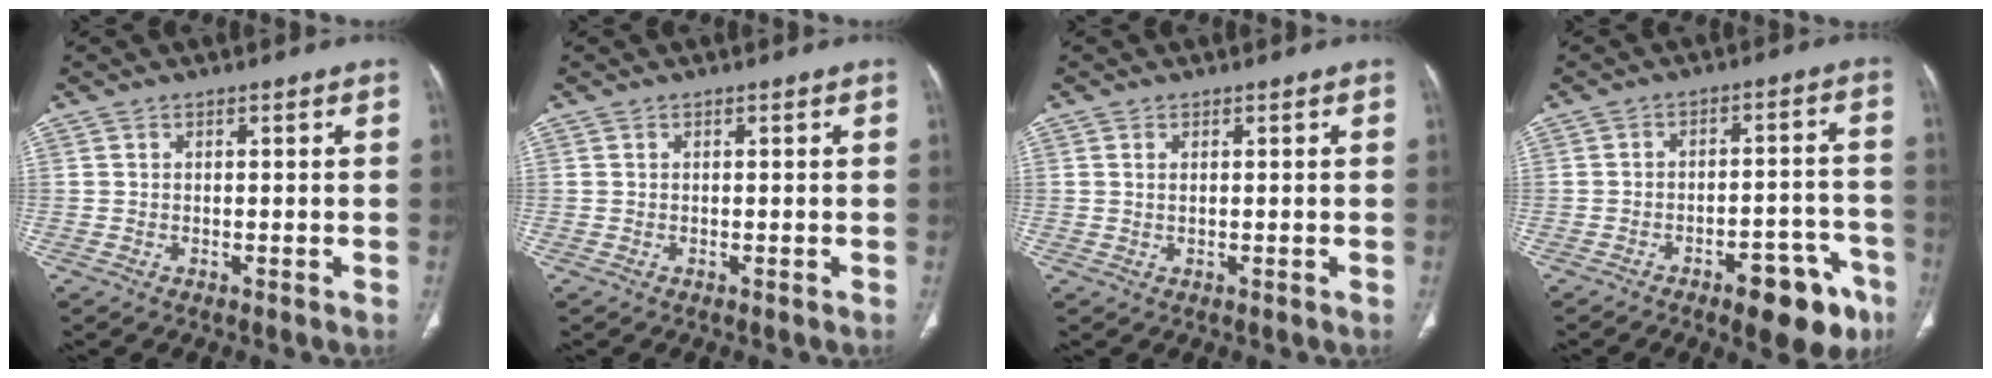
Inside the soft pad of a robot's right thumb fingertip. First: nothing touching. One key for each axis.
{"total": 0.0}
{"total": 0.8, "fx": 0.3, "fy": 0.3, "fz": 0.6, "tx": -0.016, "ty": 0.002, "tz": 0.009}
{"total": 12.9, "fx": -7.6, "fy": 5.3, "fz": 9.0, "tx": -0.084, "ty": 0.052, "tz": -0.097}